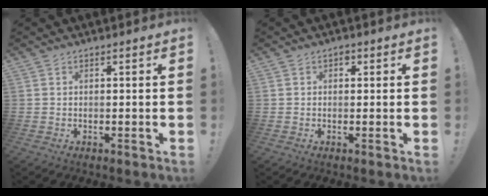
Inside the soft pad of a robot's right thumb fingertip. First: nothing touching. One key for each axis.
{"total": 1.2, "fx": 0.1, "fy": 1.0, "fz": 0.6, "tx": -0.010, "ty": 0.004, "tz": 0.001}